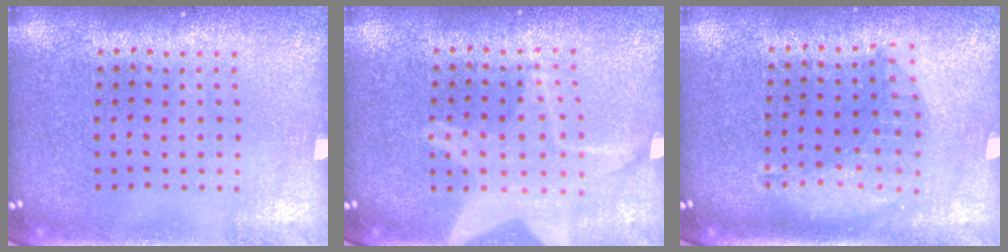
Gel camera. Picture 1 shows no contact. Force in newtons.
{"total": 1.8, "press": 1.8, "slide": 0.1}
{"total": 1.2, "press": 1.2, "slide": 0.3}